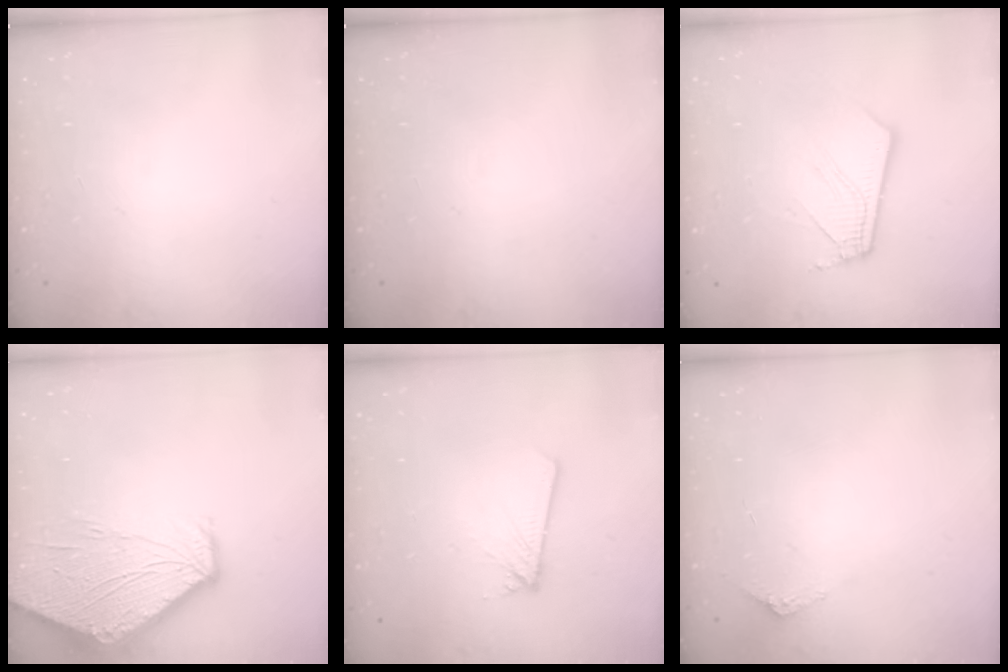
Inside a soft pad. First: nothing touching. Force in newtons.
{"total": 0.0}
{"total": 10.2, "press": 10.1, "slide": 1.2}
{"total": 10.9, "press": 10.8, "slide": 1.2}
{"total": 1.8, "press": 1.8, "slide": 0.1}
{"total": 2.9, "press": 2.9, "slide": 0.2}